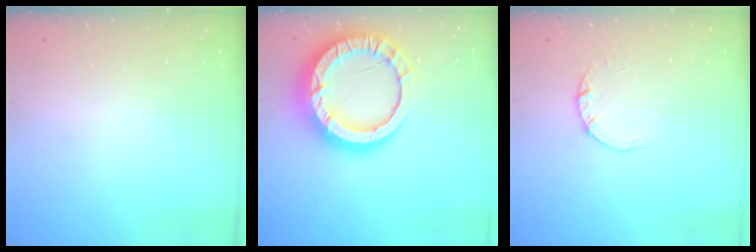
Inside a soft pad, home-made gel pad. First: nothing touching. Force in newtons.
{"total": 19.9, "press": 19.8, "slide": 2.0}
{"total": 1.8, "press": 1.8, "slide": 0.1}